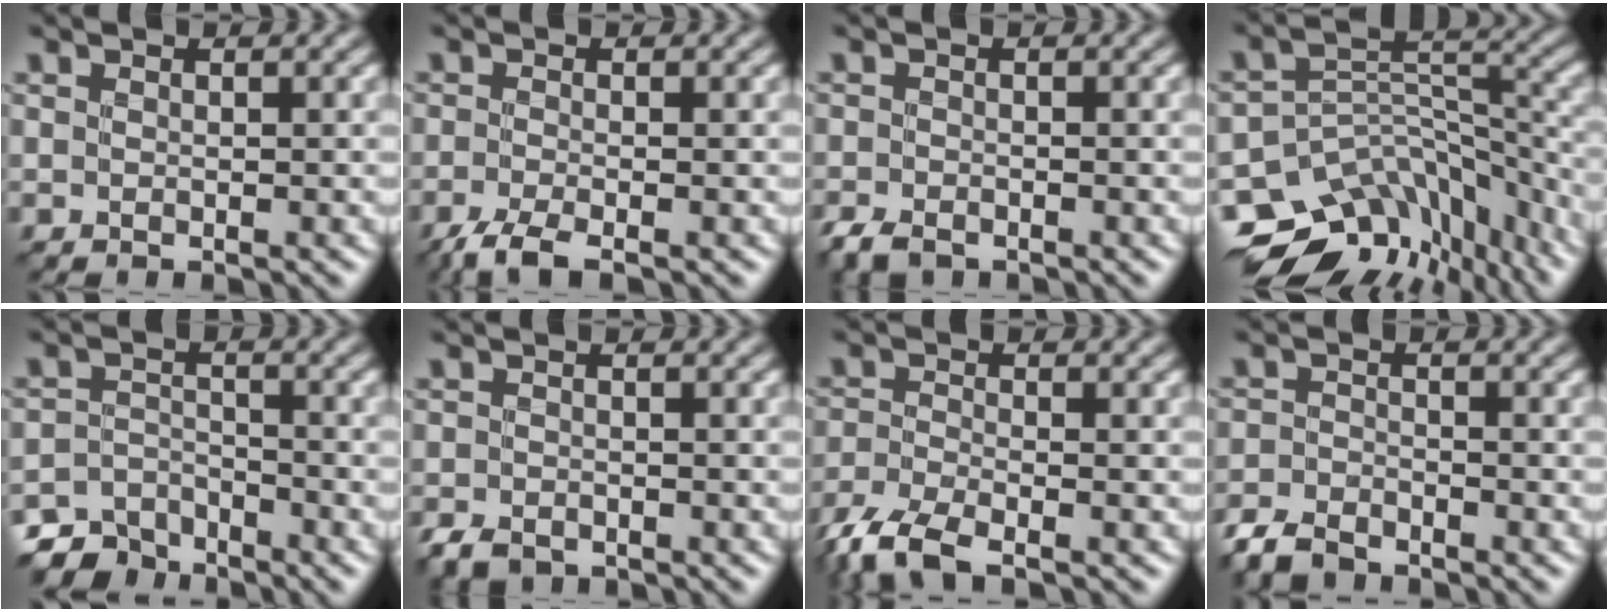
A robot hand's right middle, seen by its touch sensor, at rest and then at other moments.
{"total": 2.9, "force": [-2.1, 0.5, 1.9], "torque": [-0.043, -0.009, -0.050]}
{"total": 2.3, "force": [-1.9, 1.0, 1.0], "torque": [-0.021, -0.007, -0.041]}
{"total": 12.9, "force": [-8.9, 7.6, 5.6], "torque": [-0.102, 0.014, -0.115]}
{"total": 4.6, "force": [-4.1, 1.9, 0.8], "torque": [-0.006, -0.008, -0.079]}
{"total": 2.1, "force": [-1.7, 1.0, 0.8], "torque": [-0.013, -0.005, -0.036]}
{"total": 4.8, "force": [-3.6, 1.4, 2.9], "torque": [-0.069, -0.014, -0.084]}
{"total": 3.1, "force": [-2.8, 1.1, 1.0], "torque": [-0.021, -0.006, -0.063]}